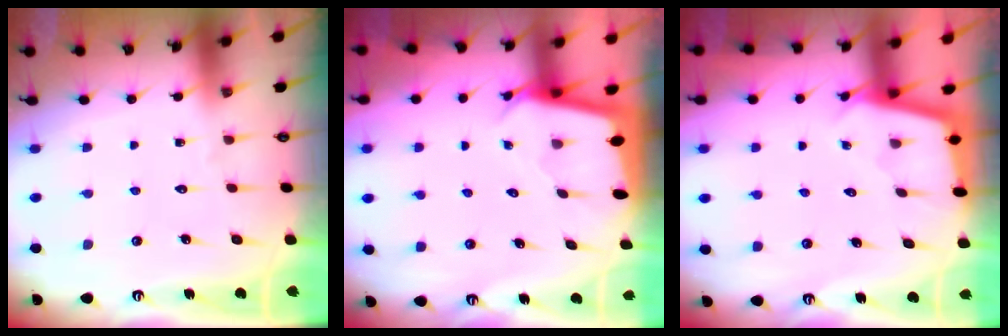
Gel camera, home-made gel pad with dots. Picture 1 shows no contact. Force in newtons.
{"total": 2.4, "press": 2.4, "slide": 0.2}
{"total": 2.2, "press": 2.2, "slide": 0.1}